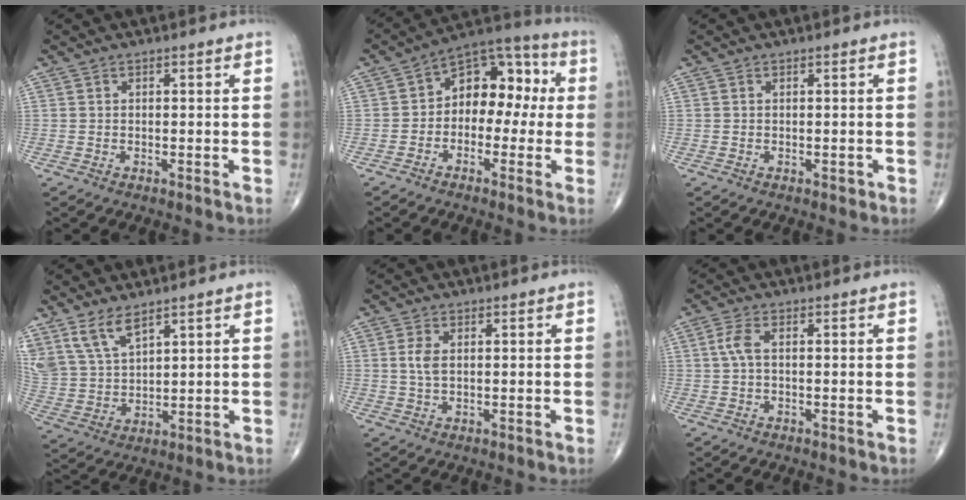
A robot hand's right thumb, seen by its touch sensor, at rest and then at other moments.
{"total": 12.3, "force": [0.0, 8.3, 9.0], "torque": [-0.082, 0.047, -0.018]}
{"total": 0.5, "force": [-0.2, 0.3, 0.3], "torque": [0.000, 0.001, -0.003]}
{"total": 9.1, "force": [6.3, 3.9, 5.2], "torque": [-0.100, -0.022, 0.144]}
{"total": 3.1, "force": [0.5, 1.6, 2.6], "torque": [-0.059, 0.001, 0.012]}
{"total": 3.0, "force": [0.3, 1.2, 2.7], "torque": [-0.073, 0.007, 0.004]}